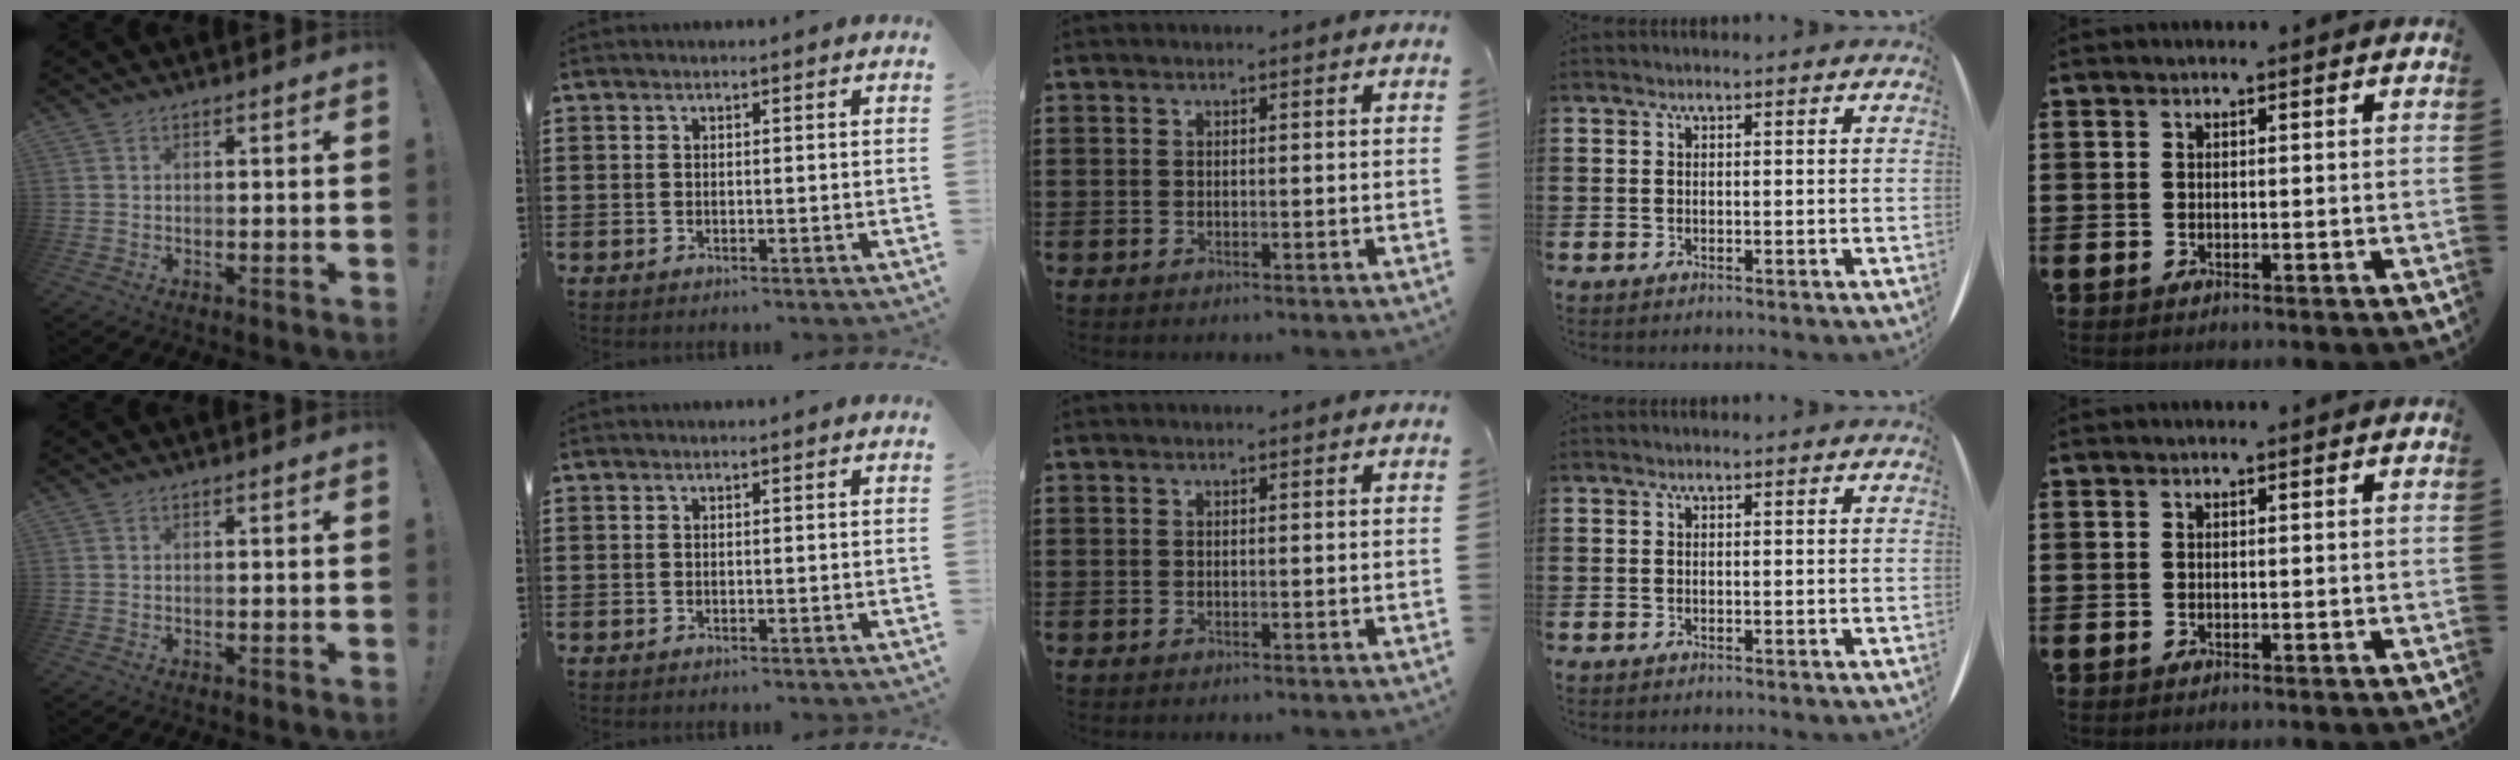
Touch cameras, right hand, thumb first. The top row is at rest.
{}